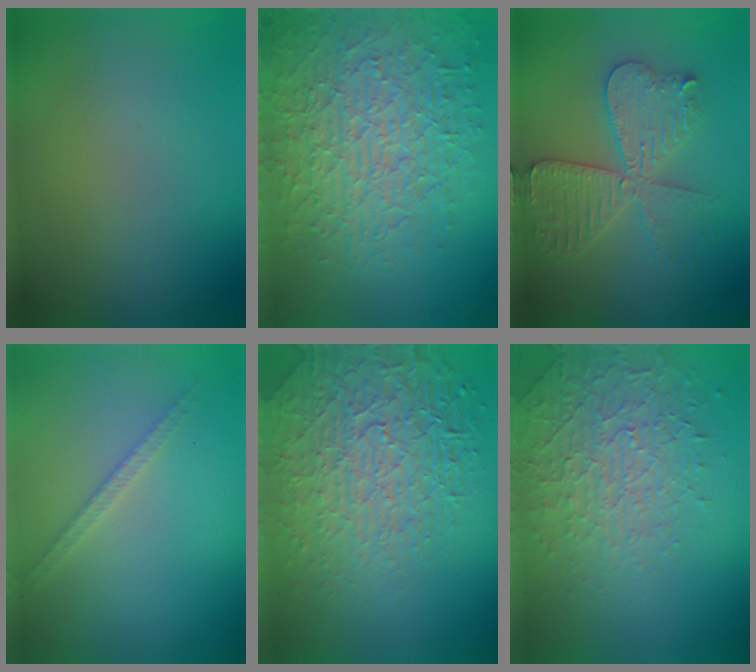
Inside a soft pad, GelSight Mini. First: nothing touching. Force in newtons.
{"total": 8.6, "press": 6.1, "slide": 6.1}
{"total": 5.7, "press": 5.6, "slide": 0.9}
{"total": 1.3, "press": 1.3, "slide": 0.2}
{"total": 8.1, "press": 5.6, "slide": 5.8}
{"total": 4.5, "press": 3.3, "slide": 3.1}